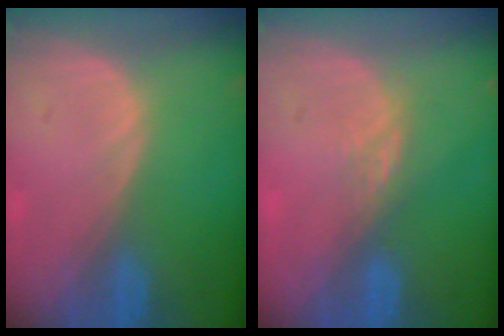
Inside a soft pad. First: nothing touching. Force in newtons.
{"total": 2.4, "press": 1.9, "slide": 1.4}